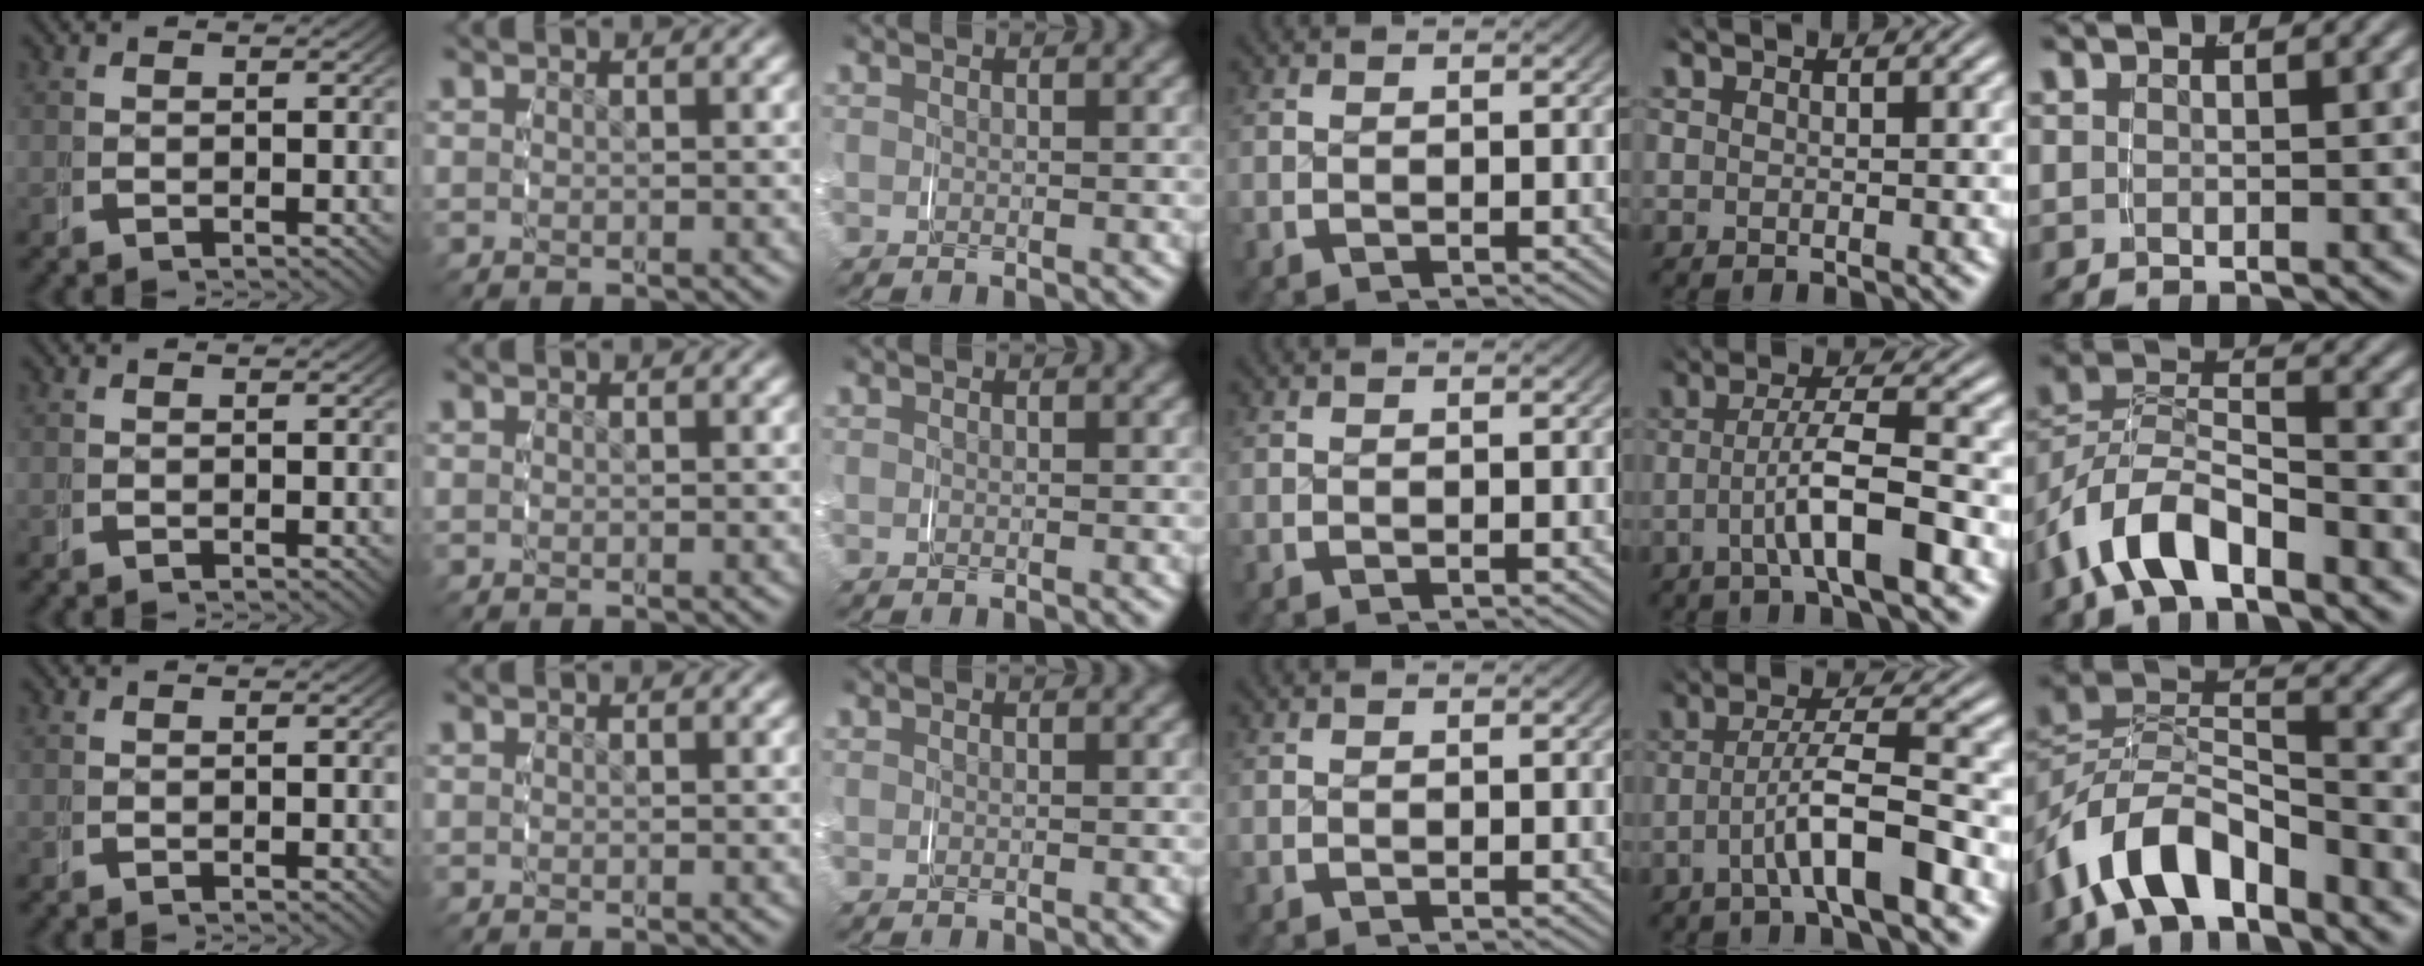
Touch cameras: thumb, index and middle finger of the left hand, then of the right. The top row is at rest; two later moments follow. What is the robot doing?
{"motion": "grasp_and_lifting", "object": "string"}